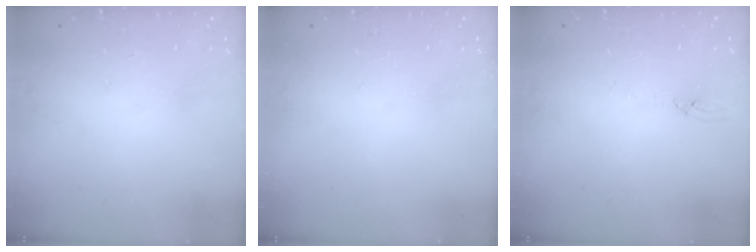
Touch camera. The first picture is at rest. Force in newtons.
{"total": 0.0}
{"total": 3.5, "press": 3.5, "slide": 0.4}